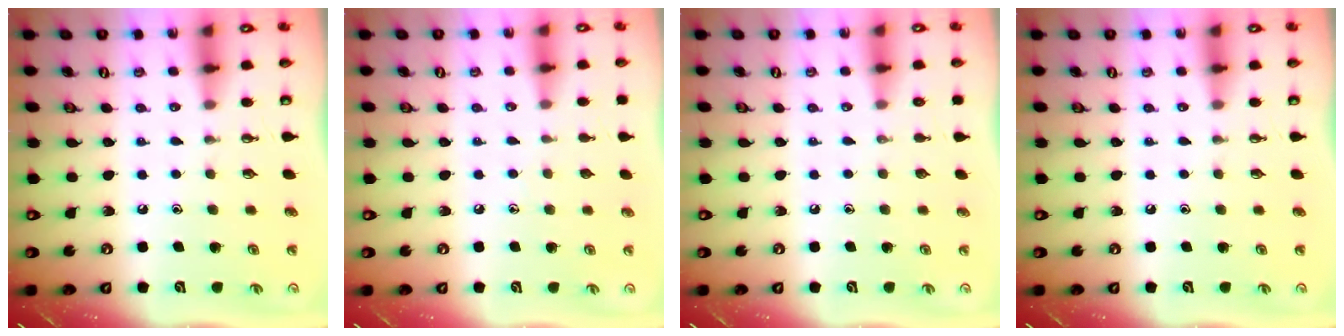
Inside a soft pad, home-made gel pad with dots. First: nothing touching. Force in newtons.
{"total": 3.8, "press": 3.7, "slide": 0.4}
{"total": 0.0}
{"total": 0.0}